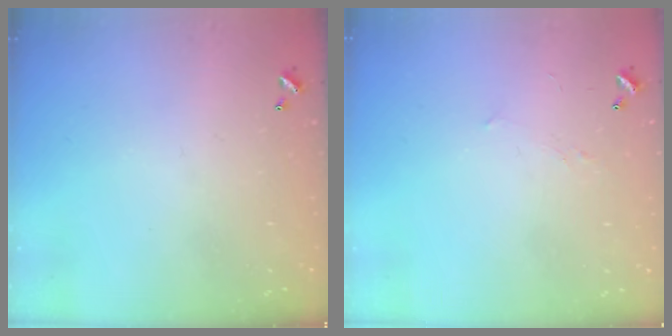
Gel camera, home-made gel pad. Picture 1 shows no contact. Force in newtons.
{"total": 2.9, "press": 2.8, "slide": 0.4}